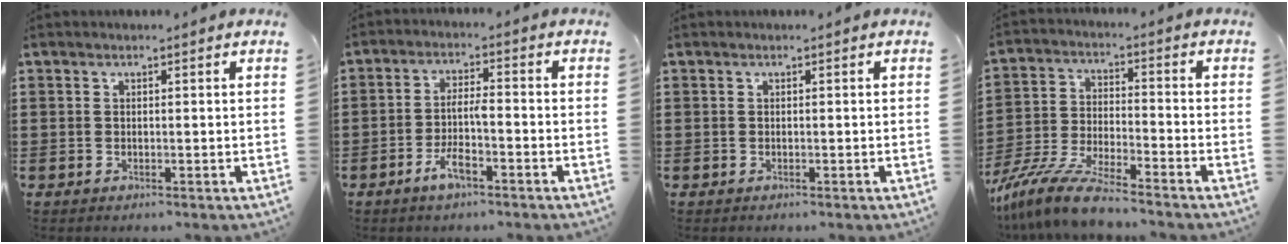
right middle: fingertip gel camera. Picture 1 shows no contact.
{"total": 4.7, "force": [-2.4, 1.2, 3.9], "torque": [-0.085, 0.004, -0.052]}
{"total": 0.0}
{"total": 9.4, "force": [-8.5, 0.6, 3.9], "torque": [-0.088, 0.006, -0.171]}